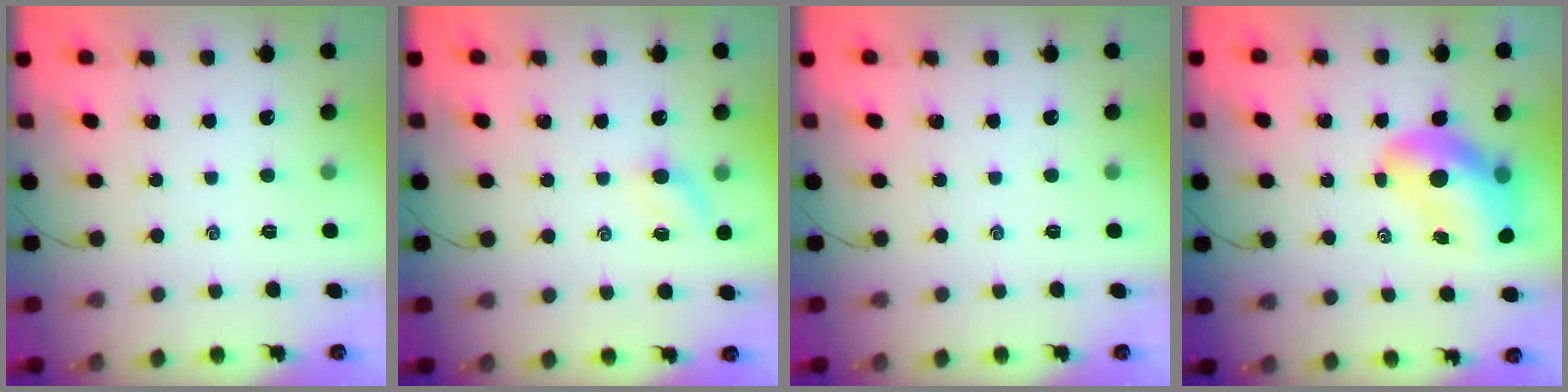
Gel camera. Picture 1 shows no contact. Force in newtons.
{"total": 5.7, "press": 5.6, "slide": 1.2}
{"total": 0.0}
{"total": 13.5, "press": 12.9, "slide": 4.0}